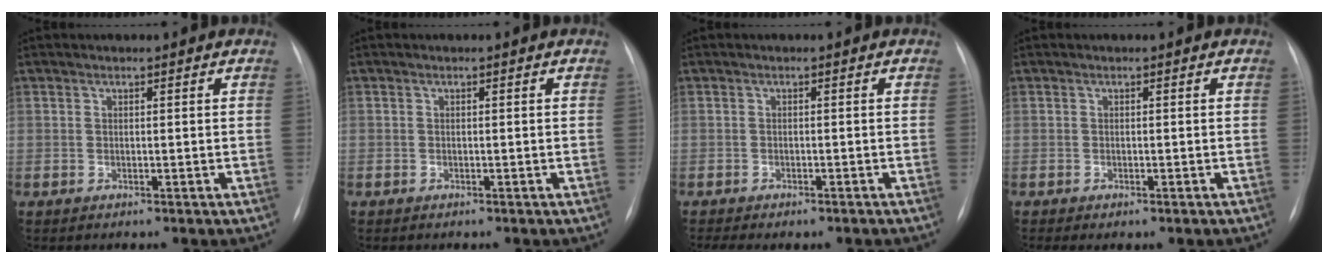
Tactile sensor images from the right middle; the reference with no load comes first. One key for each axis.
{"total": 0.0}
{"total": 4.7, "fx": -4.0, "fy": 1.1, "fz": 2.2, "tx": -0.028, "ty": 0.000, "tz": -0.046}
{"total": 1.4, "fx": -1.0, "fy": 0.2, "fz": 0.9, "tx": -0.015, "ty": -0.006, "tz": -0.010}